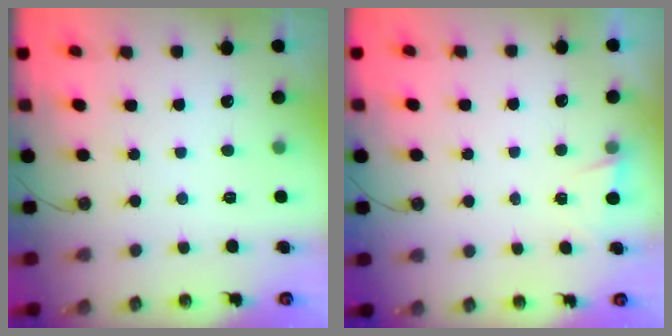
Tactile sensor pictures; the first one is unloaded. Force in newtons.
{"total": 1.5, "press": 0.9, "slide": 1.2}